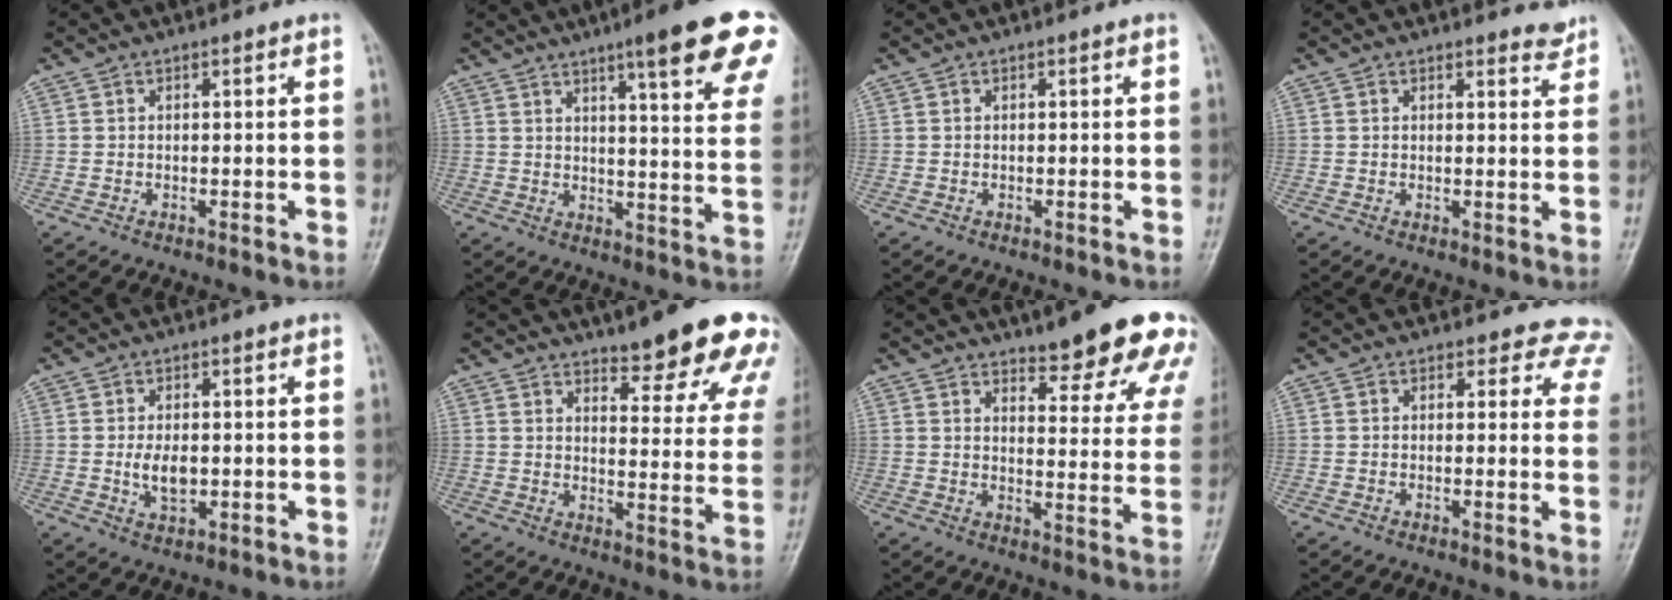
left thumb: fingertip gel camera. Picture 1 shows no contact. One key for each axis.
{"total": 18.9, "fx": 11.5, "fy": 2.8, "fz": 14.7, "tx": -0.167, "ty": -0.041, "tz": 0.137}
{"total": 0.0}
{"total": 2.4, "fx": 2.3, "fy": 0.7, "fz": 0.4, "tx": 0.006, "ty": -0.021, "tz": 0.019}
{"total": 4.6, "fx": -0.2, "fy": 2.7, "fz": 3.7, "tx": -0.065, "ty": -0.006, "tz": -0.001}
{"total": 18.8, "fx": 14.0, "fy": 4.8, "fz": 11.5, "tx": -0.107, "ty": -0.079, "tz": 0.168}
{"total": 18.5, "fx": 13.8, "fy": 4.8, "fz": 11.2, "tx": -0.104, "ty": -0.078, "tz": 0.166}
{"total": 7.7, "fx": 6.8, "fy": 3.7, "fz": 0.5, "tx": 0.051, "ty": -0.028, "tz": 0.041}